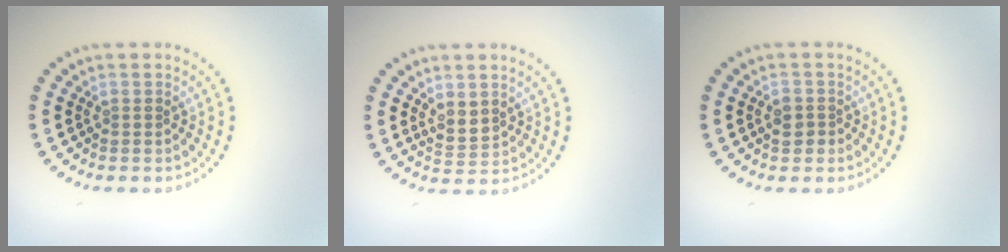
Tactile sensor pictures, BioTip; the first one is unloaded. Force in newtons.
{"total": 2.1, "press": 1.6, "slide": 1.3}
{"total": 1.7, "press": 1.6, "slide": 0.6}